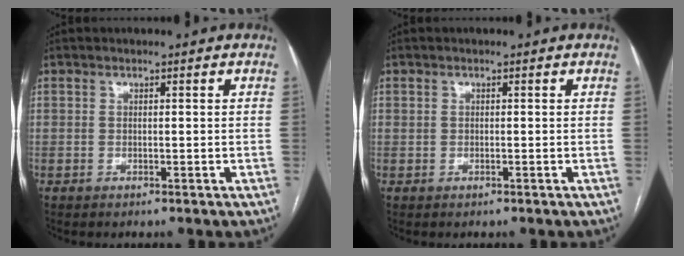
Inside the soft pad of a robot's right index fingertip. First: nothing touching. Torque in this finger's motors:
{"motor_torque": [0.17, 0.15, -0.01, 0.01]}